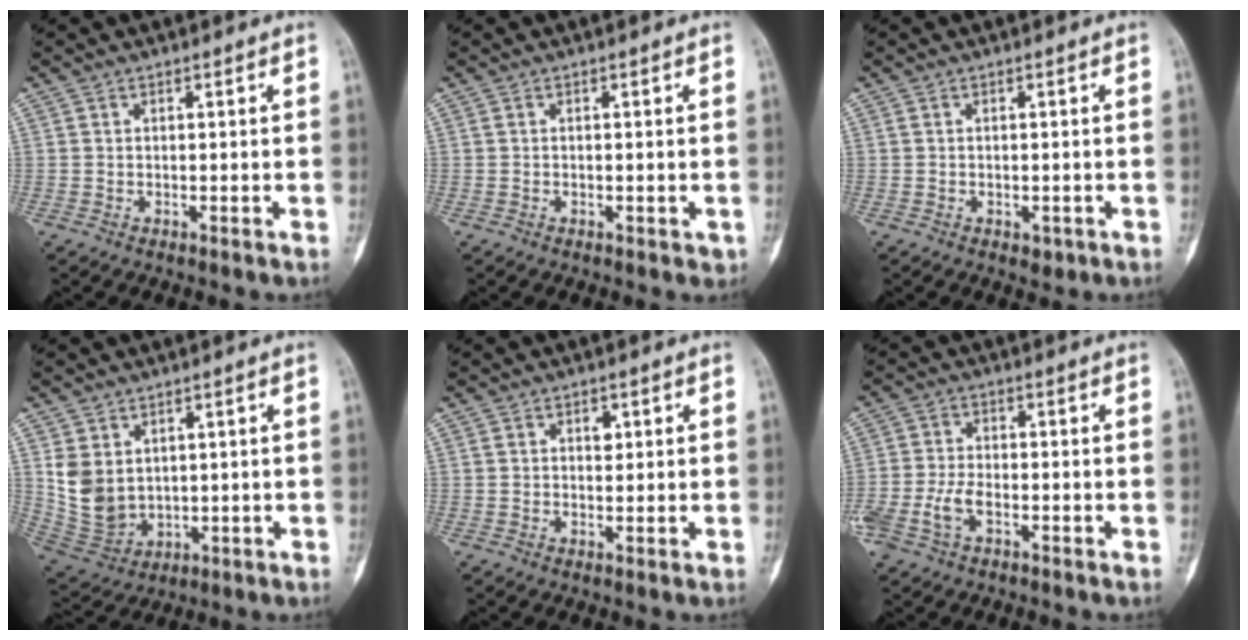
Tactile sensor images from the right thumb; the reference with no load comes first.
{"total": 0.9, "force": [-0.2, 0.6, 0.6], "torque": [-0.005, -0.001, -0.002]}
{"total": 1.7, "force": [-0.6, 1.2, 1.0], "torque": [-0.007, 0.000, -0.003]}
{"total": 8.7, "force": [2.1, 6.7, 5.0], "torque": [-0.084, -0.013, 0.067]}
{"total": 1.9, "force": [0.6, 1.4, 1.1], "torque": [-0.007, -0.001, 0.009]}
{"total": 5.8, "force": [-2.3, 3.2, 4.2], "torque": [-0.101, 0.017, -0.043]}